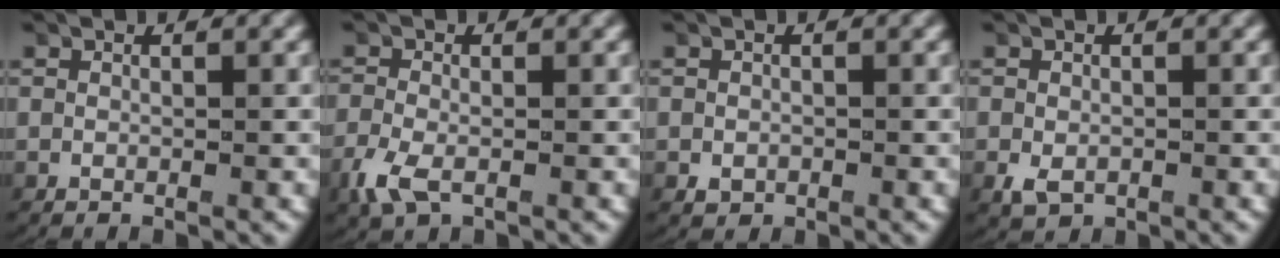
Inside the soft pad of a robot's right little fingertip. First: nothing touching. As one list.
[{"total": 2.9, "force": [-1.7, 1.7, 1.6], "torque": [-0.053, -0.014, -0.026]}, {"total": 1.0, "force": [-0.5, 0.8, 0.3], "torque": [-0.012, -0.009, 0.000]}, {"total": 1.8, "force": [-0.8, 1.4, 0.8], "torque": [-0.029, -0.015, -0.004]}]